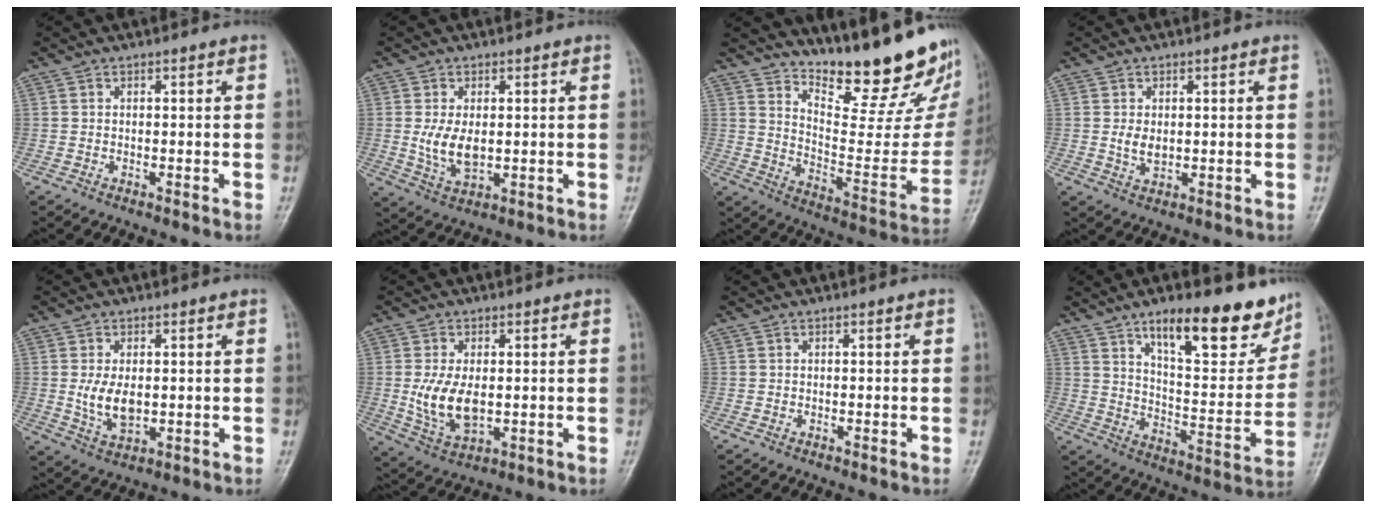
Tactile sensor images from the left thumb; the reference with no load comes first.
{"total": 6.4, "force": [0.3, 3.7, 5.2], "torque": [-0.095, -0.014, 0.014]}
{"total": 23.5, "force": [18.0, 6.2, 13.8], "torque": [-0.163, -0.131, 0.262]}
{"total": 3.0, "force": [0.4, 2.0, 2.3], "torque": [-0.034, -0.007, 0.013]}
{"total": 6.3, "force": [0.3, 3.7, 5.1], "torque": [-0.089, -0.014, 0.014]}
{"total": 9.0, "force": [0.0, 5.2, 7.4], "torque": [-0.135, -0.011, 0.012]}
{"total": 0.0}
{"total": 19.8, "force": [13.0, 6.8, 13.3], "torque": [-0.139, -0.074, 0.201]}